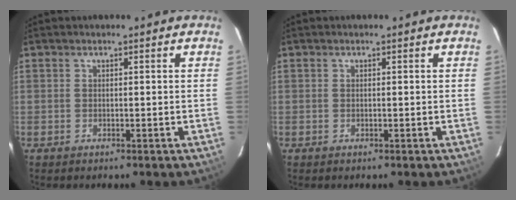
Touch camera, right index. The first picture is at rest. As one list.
[{"total": 0.0}]